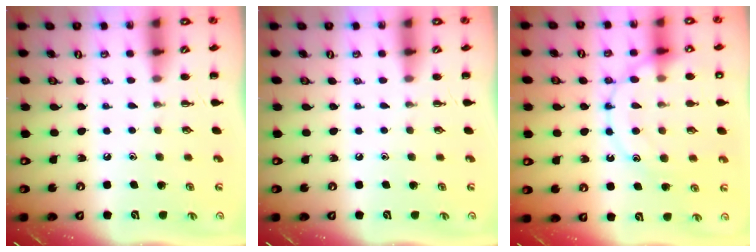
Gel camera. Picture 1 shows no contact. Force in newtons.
{"total": 0.0}
{"total": 14.9, "press": 14.9, "slide": 0.8}